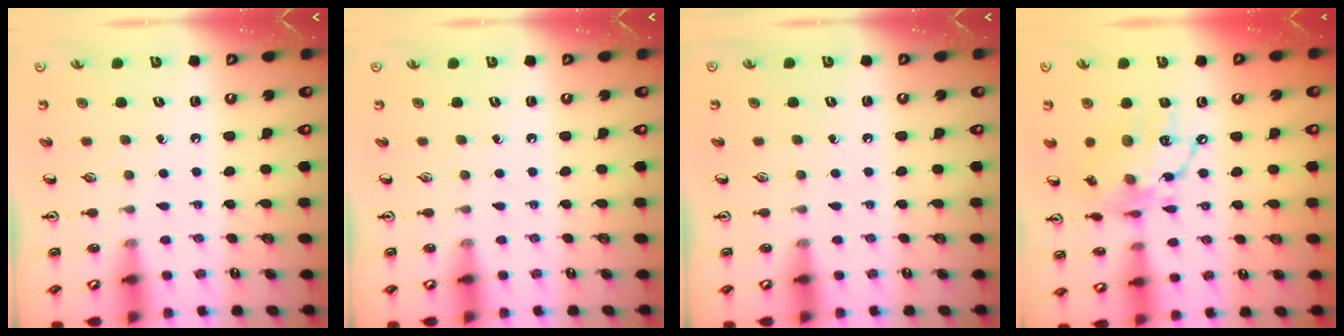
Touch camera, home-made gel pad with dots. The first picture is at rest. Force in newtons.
{"total": 0.0}
{"total": 0.0}
{"total": 14.9, "press": 14.8, "slide": 1.4}